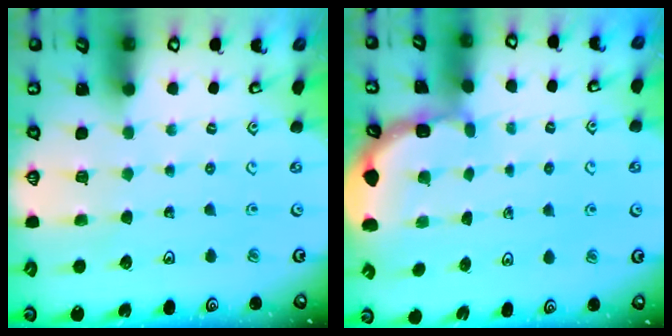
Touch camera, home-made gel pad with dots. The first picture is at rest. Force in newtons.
{"total": 2.0, "press": 2.0, "slide": 0.2}